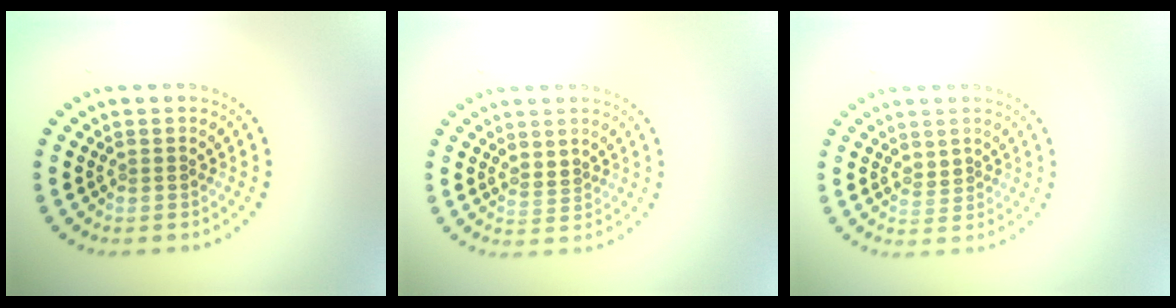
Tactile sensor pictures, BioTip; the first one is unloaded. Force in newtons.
{"total": 1.2, "press": 1.0, "slide": 0.6}
{"total": 1.0, "press": 0.8, "slide": 0.6}